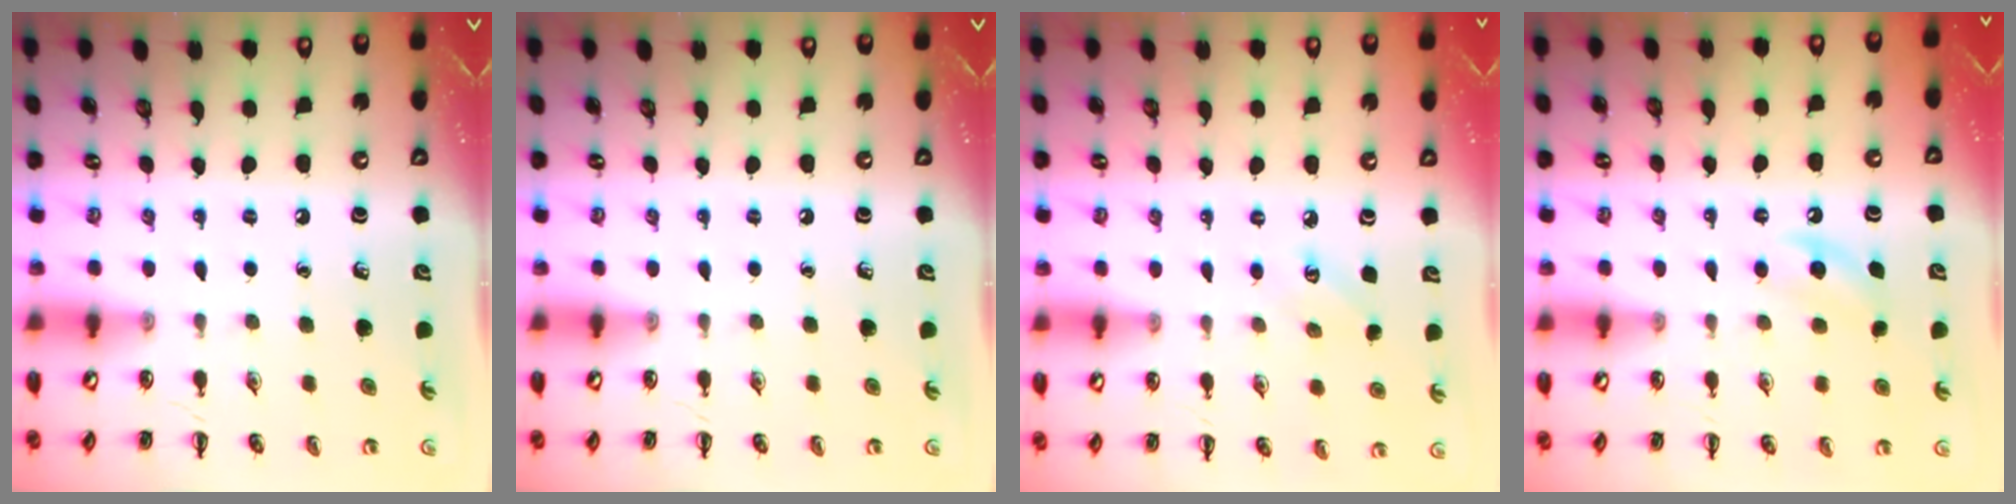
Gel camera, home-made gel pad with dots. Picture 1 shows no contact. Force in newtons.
{"total": 0.0}
{"total": 3.4, "press": 3.3, "slide": 0.9}
{"total": 5.4, "press": 5.3, "slide": 1.3}